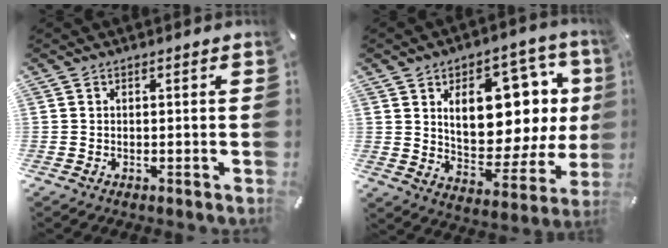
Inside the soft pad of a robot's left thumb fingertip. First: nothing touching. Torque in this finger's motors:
{"motor_torque": [0.75, 0.75, 1.75, -0.57, 0.46]}